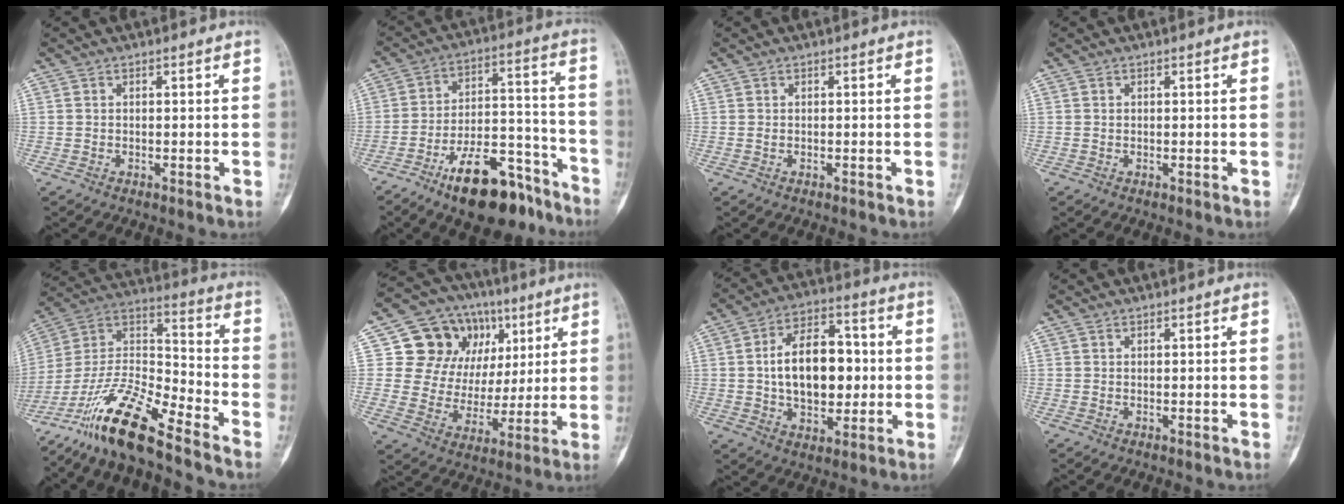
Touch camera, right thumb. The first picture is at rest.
{"total": 17.6, "force": [-11.8, 7.2, 10.9], "torque": [-0.144, 0.095, -0.187]}
{"total": 0.0}
{"total": 0.0}
{"total": 16.9, "force": [-12.8, 3.0, 10.6], "torque": [-0.201, 0.077, -0.240]}
{"total": 17.6, "force": [6.4, 14.6, 7.6], "torque": [-0.068, 0.010, 0.119]}
{"total": 15.8, "force": [0.5, 9.6, 12.5], "torque": [-0.165, 0.020, 0.010]}
{"total": 0.0}